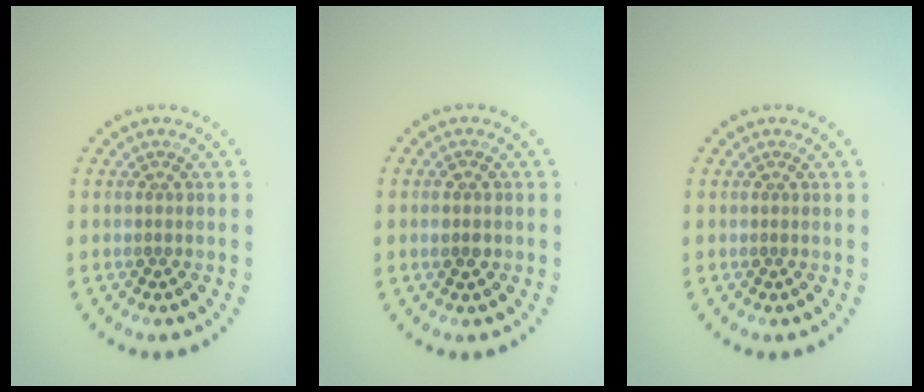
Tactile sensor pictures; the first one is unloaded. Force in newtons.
{"total": 1.4, "press": 1.4, "slide": 0.1}
{"total": 0.0}